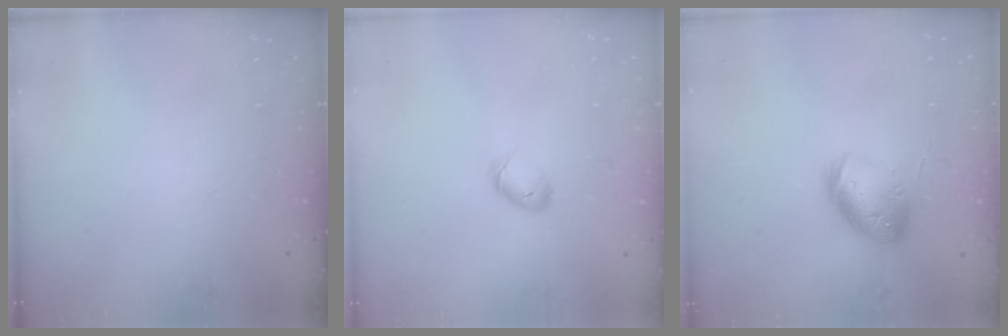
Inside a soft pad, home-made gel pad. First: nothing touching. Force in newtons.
{"total": 5.5, "press": 5.4, "slide": 1.0}
{"total": 13.9, "press": 13.8, "slide": 2.2}